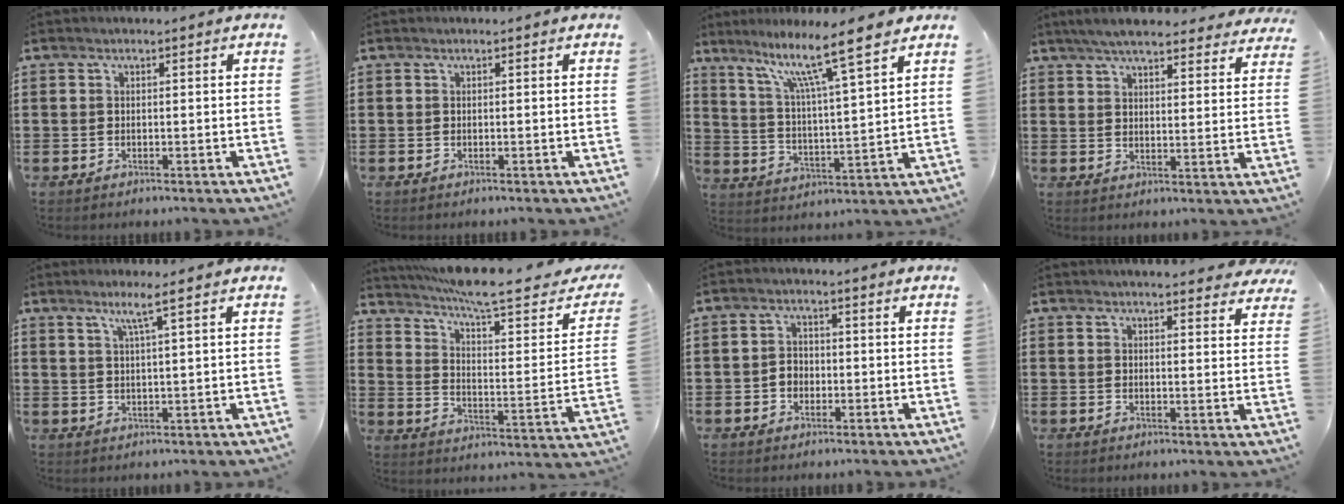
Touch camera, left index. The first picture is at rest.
{"total": 0.0}
{"total": 9.4, "force": [7.3, -0.1, 5.9], "torque": [-0.130, -0.044, 0.117]}
{"total": 6.0, "force": [5.6, 0.6, 2.1], "torque": [-0.061, -0.017, 0.101]}
{"total": 3.2, "force": [1.8, -0.5, 2.6], "torque": [-0.056, 0.000, 0.029]}
{"total": 9.0, "force": [7.1, 0.7, 5.6], "torque": [-0.122, -0.047, 0.113]}
{"total": 2.3, "force": [-0.7, 1.9, 1.0], "torque": [-0.025, 0.003, -0.016]}
{"total": 3.4, "force": [3.3, -0.1, 0.7], "torque": [-0.017, -0.013, 0.060]}